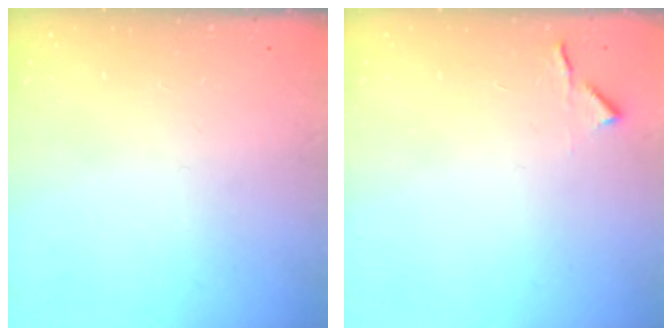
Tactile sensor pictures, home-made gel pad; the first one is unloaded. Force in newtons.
{"total": 4.2, "press": 4.1, "slide": 0.6}